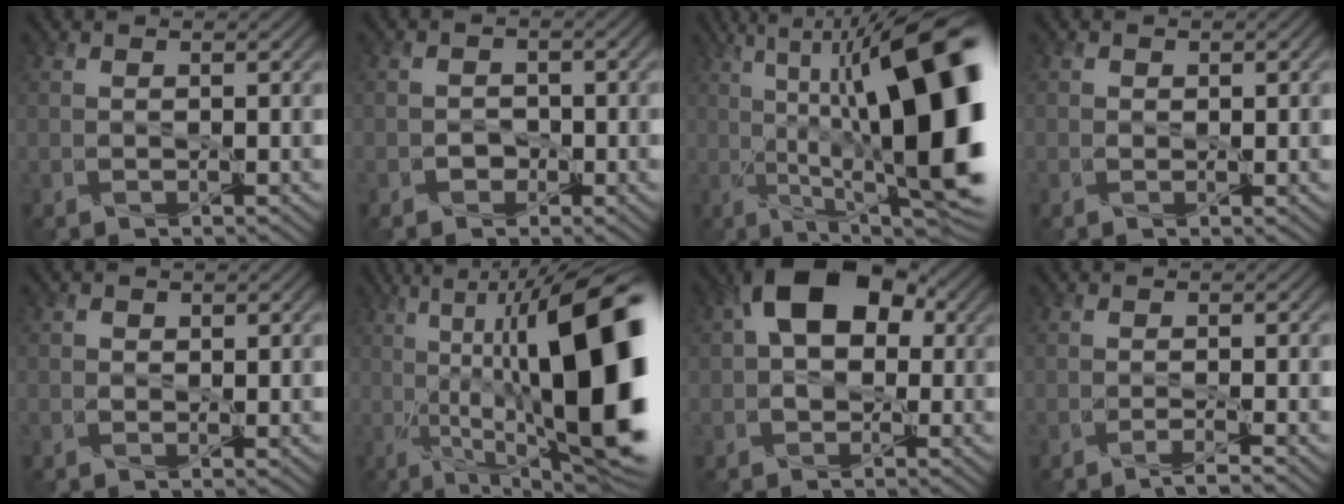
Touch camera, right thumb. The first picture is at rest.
{"total": 1.7, "force": [-1.0, 1.4, 0.3], "torque": [0.009, 0.003, -0.022]}
{"total": 21.0, "force": [1.2, 6.8, 19.8], "torque": [-0.304, 0.034, 0.013]}
{"total": 0.7, "force": [0.0, 0.6, 0.3], "torque": [-0.004, -0.002, -0.002]}
{"total": 0.8, "force": [-0.1, 0.8, 0.3], "torque": [-0.004, -0.002, -0.006]}
{"total": 20.5, "force": [0.1, 6.6, 19.4], "torque": [-0.292, 0.026, -0.002]}
{"total": 10.9, "force": [2.4, 7.0, 8.0], "torque": [-0.122, 0.026, 0.024]}
{"total": 1.7, "force": [-1.4, -0.1, 0.9], "torque": [-0.017, 0.005, -0.028]}